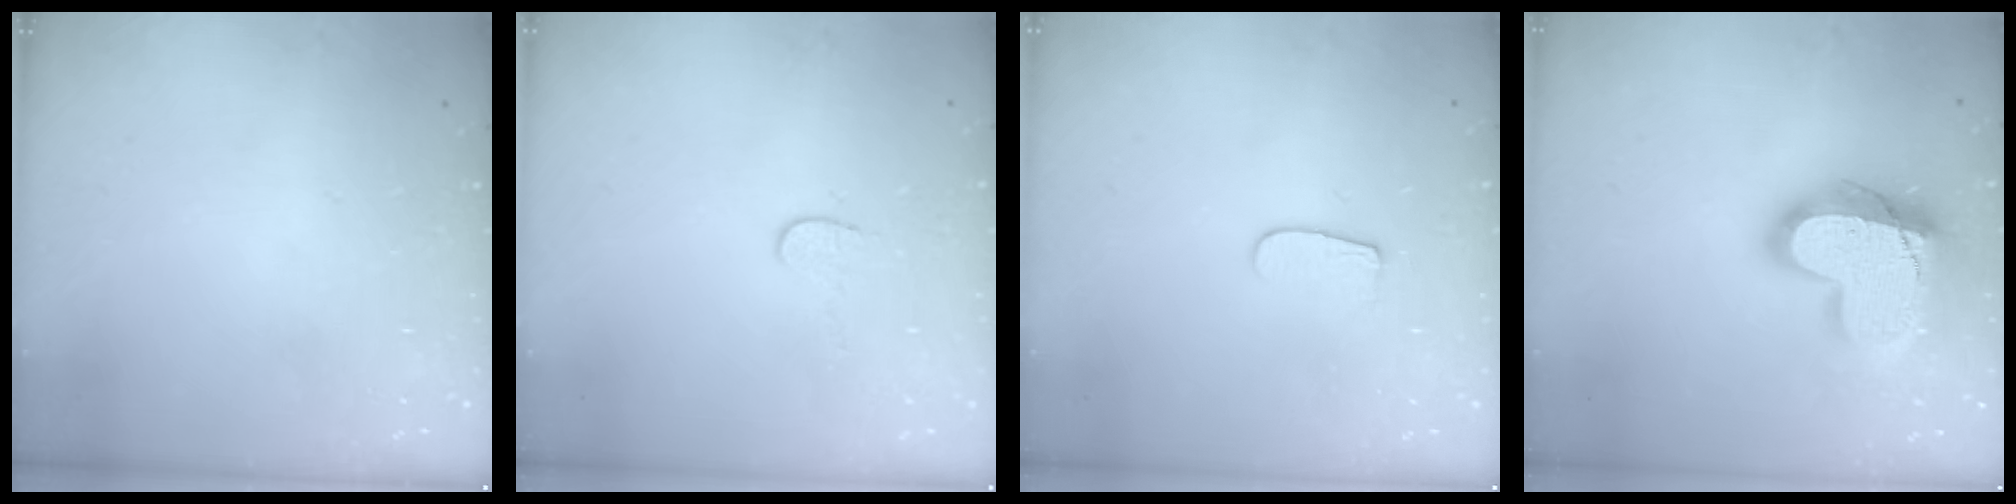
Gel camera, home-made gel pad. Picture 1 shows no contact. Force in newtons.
{"total": 4.0, "press": 4.0, "slide": 0.3}
{"total": 5.9, "press": 5.9, "slide": 0.6}
{"total": 21.4, "press": 21.3, "slide": 1.7}